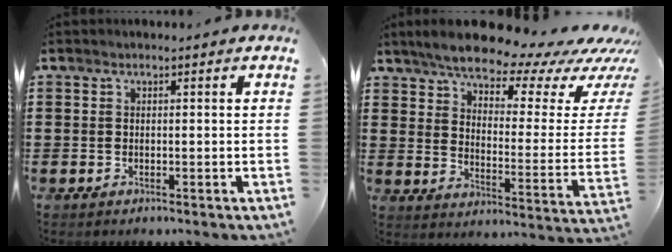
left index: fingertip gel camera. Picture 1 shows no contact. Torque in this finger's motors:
{"motor_torque": [2.14, 0.00, 1.05, 0.18]}